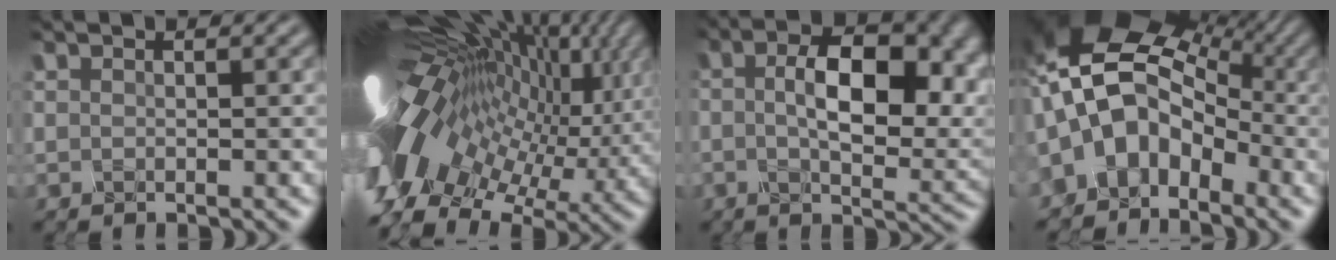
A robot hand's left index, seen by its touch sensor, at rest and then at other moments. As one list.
[{"total": 16.4, "force": [1.7, 8.8, 13.7], "torque": [-0.248, -0.016, 0.069]}, {"total": 8.5, "force": [0.2, 4.0, 7.5], "torque": [-0.115, -0.002, 0.021]}, {"total": 7.5, "force": [-4.2, 5.0, 3.7], "torque": [-0.060, 0.010, -0.075]}]